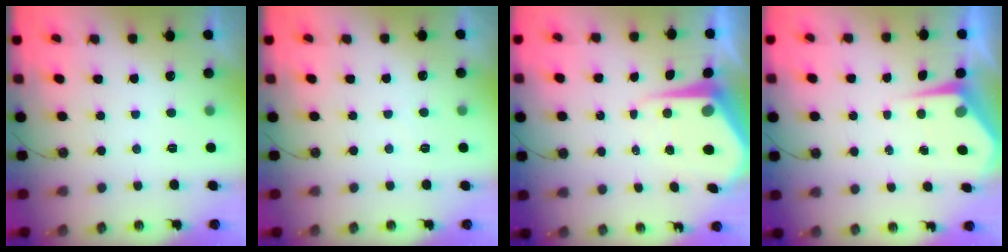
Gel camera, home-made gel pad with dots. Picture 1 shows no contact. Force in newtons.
{"total": 2.6, "press": 2.6, "slide": 0.4}
{"total": 8.3, "press": 8.3, "slide": 0.8}
{"total": 4.8, "press": 4.7, "slide": 0.6}